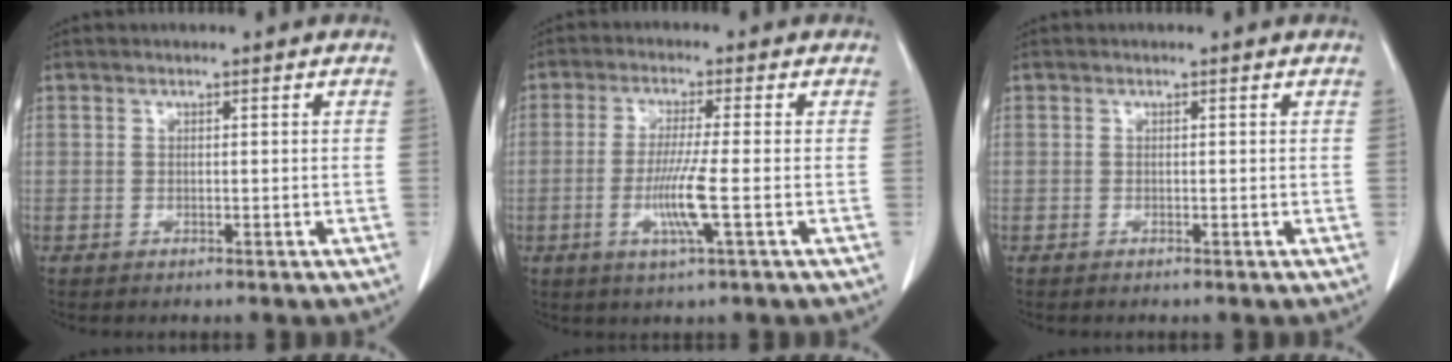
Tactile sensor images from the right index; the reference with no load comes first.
{"total": 6.6, "force": [-1.7, -0.8, 6.3], "torque": [-0.124, -0.016, -0.035]}
{"total": 0.0}